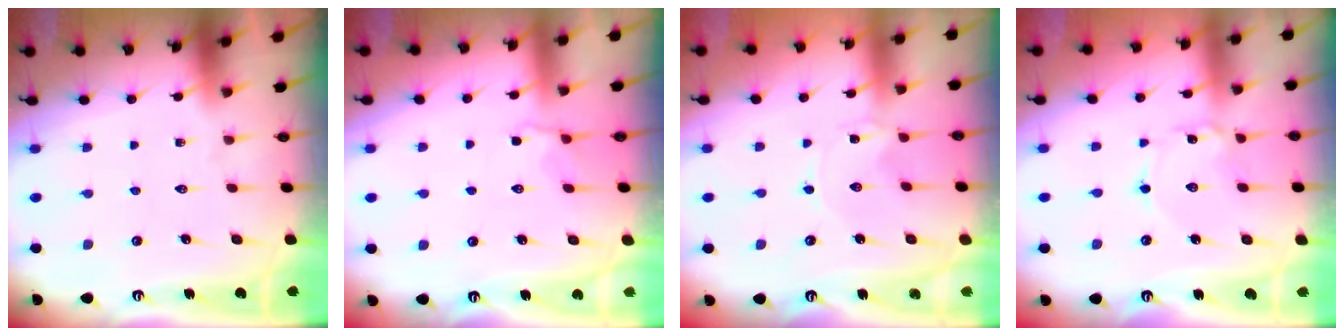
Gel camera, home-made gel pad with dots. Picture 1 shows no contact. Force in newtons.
{"total": 3.0, "press": 2.5, "slide": 1.6}
{"total": 0.0}
{"total": 1.2, "press": 1.2, "slide": 0.1}